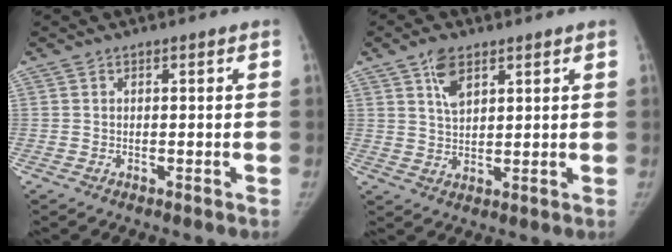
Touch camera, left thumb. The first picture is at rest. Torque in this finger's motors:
{"motor_torque": [0.12, -0.04, 0.95, -0.77, 0.19]}